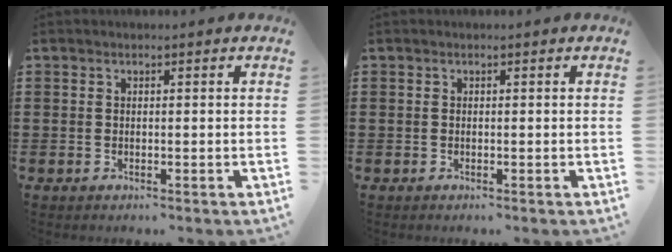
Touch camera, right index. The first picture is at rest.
{"total": 0.0}